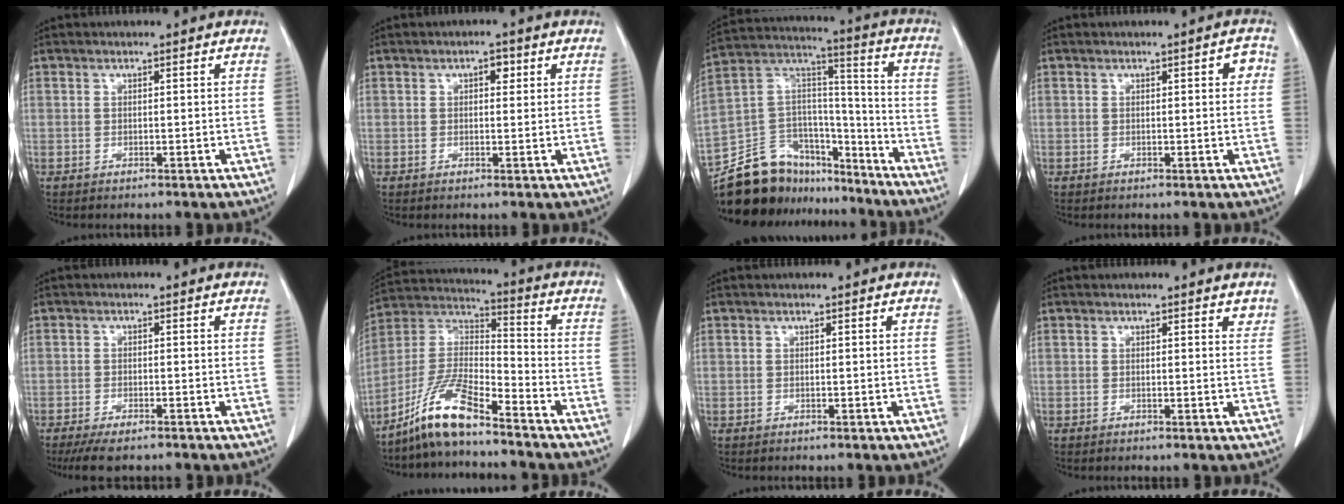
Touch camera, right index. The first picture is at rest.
{"total": 1.8, "force": [0.7, 1.0, 1.4], "torque": [-0.018, 0.005, 0.008]}
{"total": 20.4, "force": [-17.3, 8.9, 6.0], "torque": [-0.124, 0.057, -0.284]}
{"total": 1.9, "force": [0.4, 0.7, 1.7], "torque": [-0.015, 0.005, 0.004]}
{"total": 5.5, "force": [-4.4, 1.4, 3.0], "torque": [-0.045, -0.010, -0.070]}
{"total": 11.2, "force": [-8.6, 1.5, 7.0], "torque": [-0.152, 0.003, -0.170]}
{"total": 0.0}
{"total": 1.6, "force": [1.4, 0.6, 0.6], "torque": [-0.004, -0.004, 0.008]}